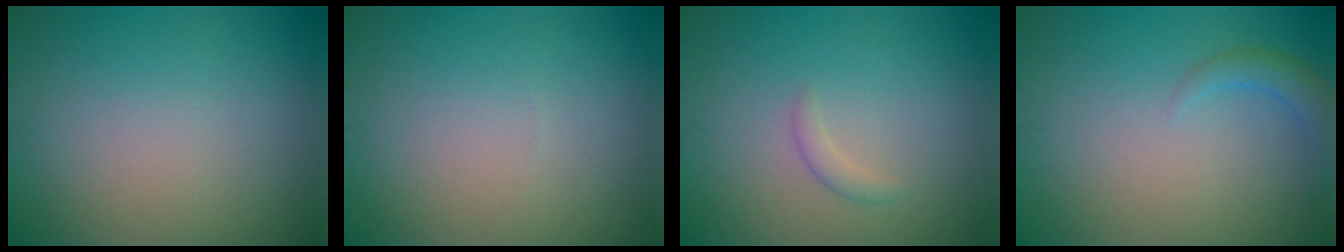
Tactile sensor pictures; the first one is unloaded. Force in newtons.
{"total": 0.0}
{"total": 1.0, "press": 1.0, "slide": 0.1}
{"total": 2.0, "press": 1.9, "slide": 0.1}